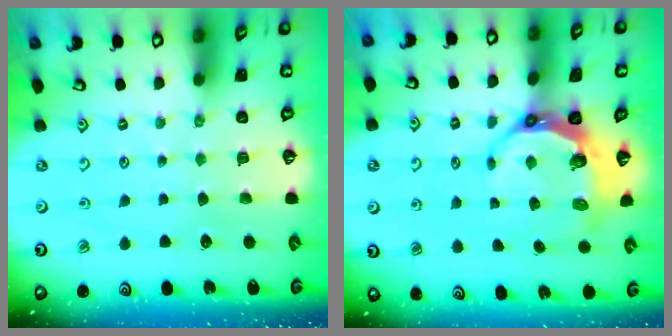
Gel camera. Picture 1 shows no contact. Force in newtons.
{"total": 8.8, "press": 7.8, "slide": 3.9}